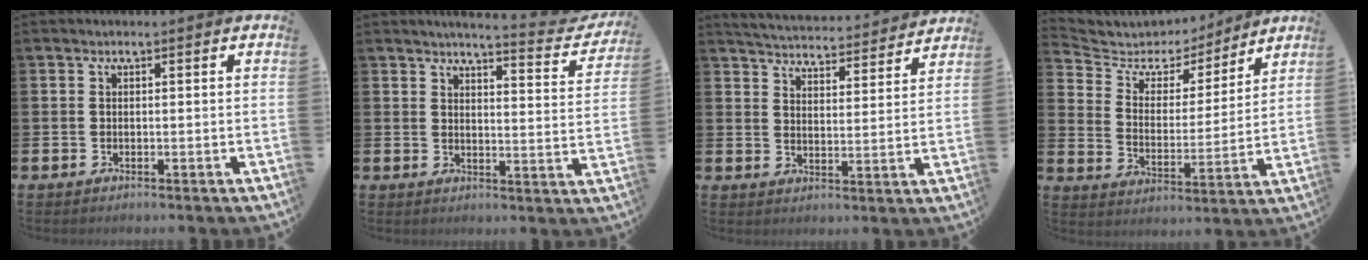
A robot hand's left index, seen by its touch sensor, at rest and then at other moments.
{"total": 4.0, "force": [3.9, 0.1, 1.0], "torque": [-0.023, -0.036, 0.059]}
{"total": 4.9, "force": [4.9, 0.4, 0.2], "torque": [-0.017, -0.043, 0.082]}
{"total": 6.4, "force": [5.5, 3.0, 1.1], "torque": [-0.057, -0.042, 0.093]}